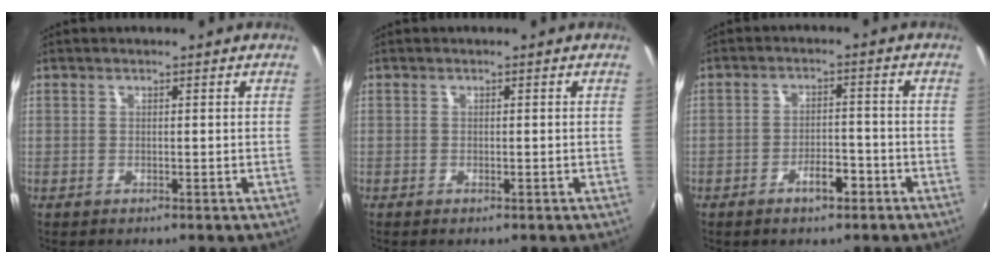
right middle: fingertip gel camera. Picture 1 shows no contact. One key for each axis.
{"total": 0.0}
{"total": 4.2, "fx": -2.6, "fy": 1.7, "fz": 2.8, "tx": -0.050, "ty": 0.005, "tz": -0.033}